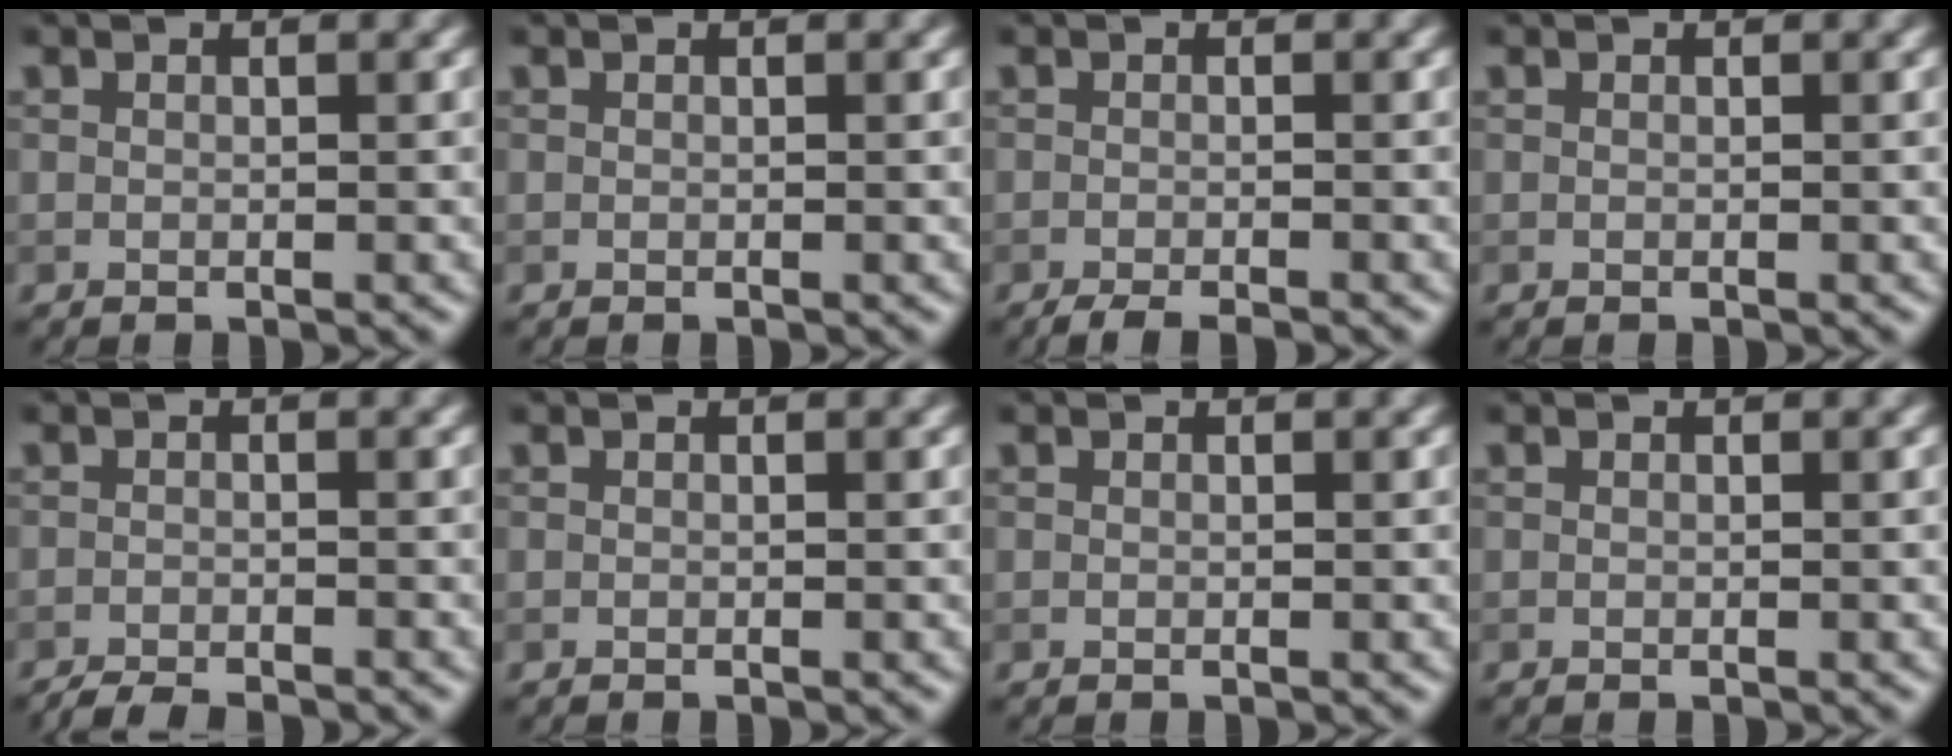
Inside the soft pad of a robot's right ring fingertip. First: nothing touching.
{"total": 0.0}
{"total": 2.5, "force": [-2.0, 0.4, 1.4], "torque": [-0.017, -0.002, -0.035]}
{"total": 0.0}
{"total": 2.7, "force": [-2.5, 0.3, 0.9], "torque": [-0.011, -0.002, -0.045]}
{"total": 0.0}
{"total": 0.0}
{"total": 0.0}